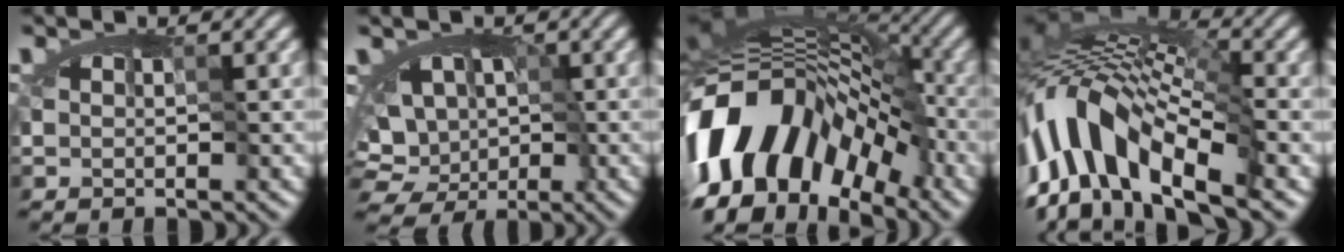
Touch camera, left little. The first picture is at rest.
{"total": 7.3, "force": [-1.3, 6.1, 3.7], "torque": [-0.025, -0.001, -0.027]}
{"total": 16.8, "force": [-9.1, 9.4, 10.5], "torque": [-0.197, 0.019, -0.184]}
{"total": 11.2, "force": [-4.7, 4.7, 9.1], "torque": [-0.169, 0.013, -0.089]}